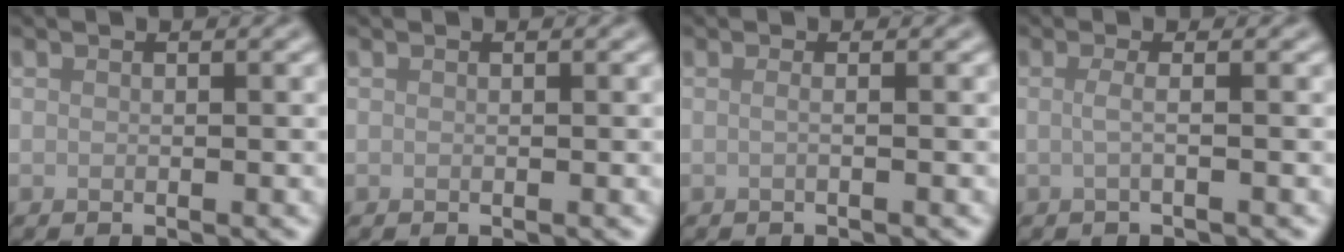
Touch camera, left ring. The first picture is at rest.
{"total": 0.0}
{"total": 1.0, "force": [0.0, 0.5, 0.9], "torque": [-0.012, -0.009, -0.011]}
{"total": 1.6, "force": [-0.1, 0.6, 1.5], "torque": [-0.021, -0.002, -0.009]}